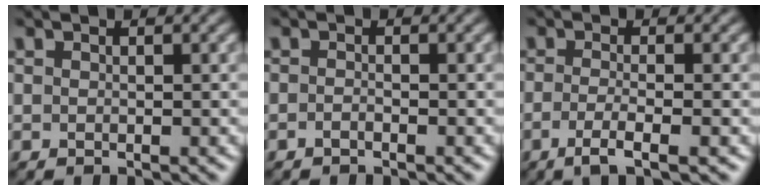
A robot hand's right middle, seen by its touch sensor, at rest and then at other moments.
{"total": 0.6, "force": [-0.5, 0.2, 0.4], "torque": [-0.008, -0.001, -0.010]}
{"total": 3.1, "force": [-1.4, 0.7, 2.7], "torque": [-0.048, -0.007, -0.034]}